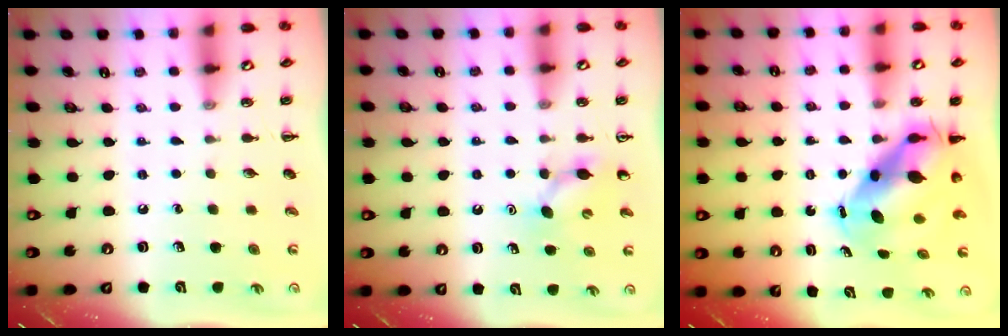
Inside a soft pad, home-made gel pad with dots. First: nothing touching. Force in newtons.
{"total": 5.9, "press": 5.7, "slide": 1.5}
{"total": 8.7, "press": 8.4, "slide": 2.2}